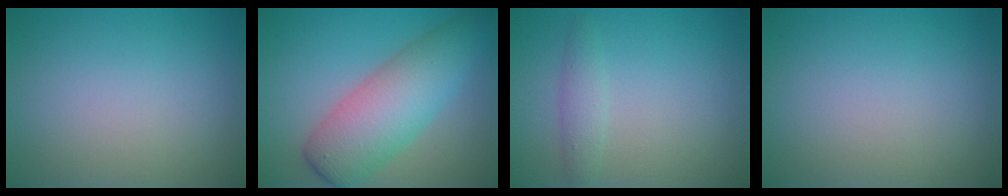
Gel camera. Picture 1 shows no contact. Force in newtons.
{"total": 7.5, "press": 7.5, "slide": 0.2}
{"total": 1.6, "press": 1.6, "slide": 0.0}
{"total": 0.0}